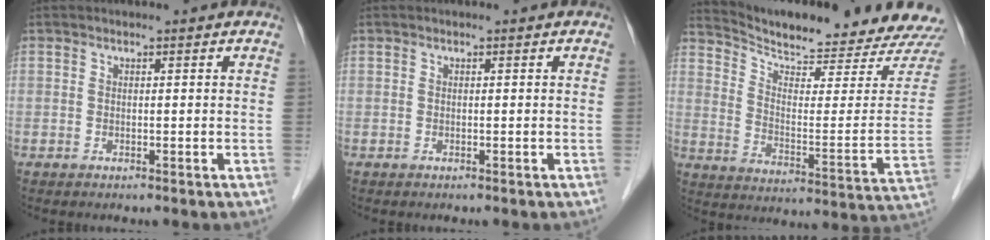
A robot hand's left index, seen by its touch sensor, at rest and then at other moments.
{"total": 0.0}
{"total": 21.4, "force": [20.7, 0.8, 5.6], "torque": [-0.099, -0.087, 0.277]}